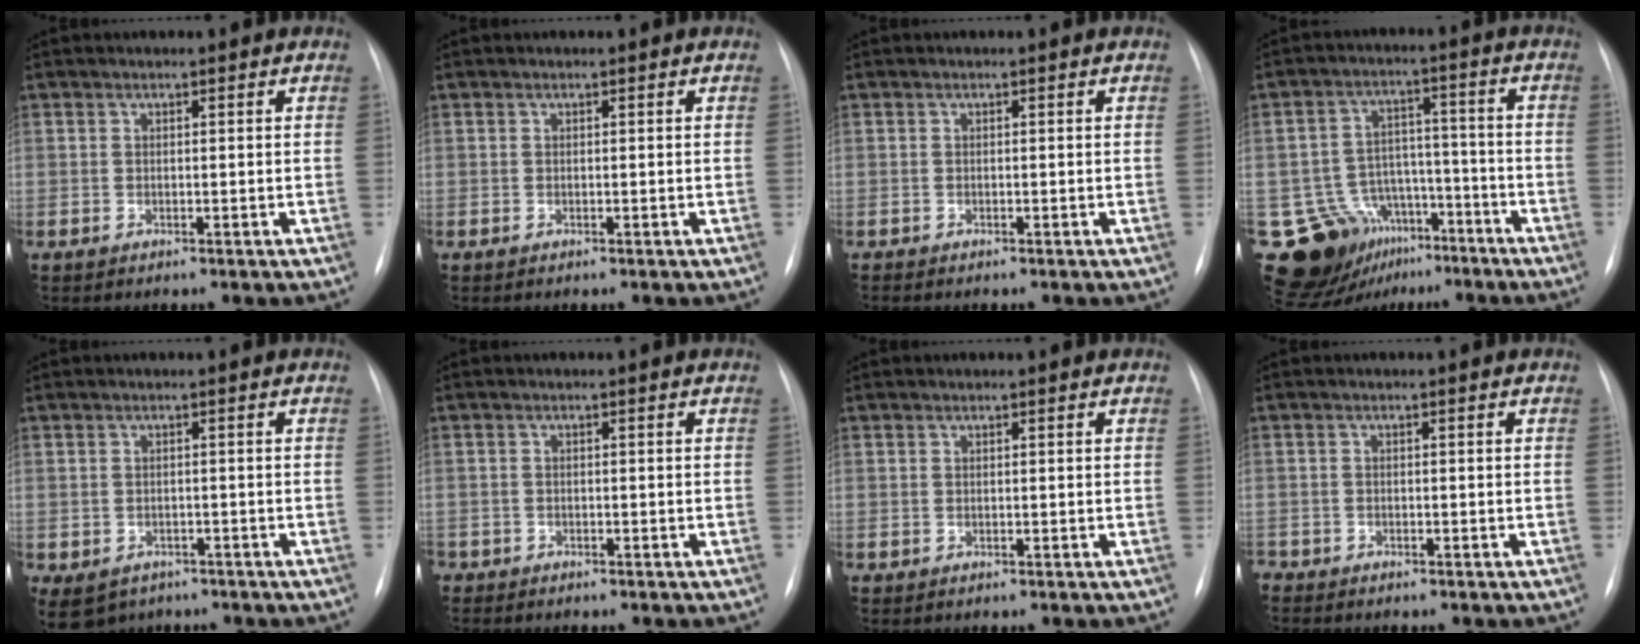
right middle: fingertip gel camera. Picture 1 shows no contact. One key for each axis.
{"total": 0.0}
{"total": 0.0}
{"total": 14.3, "fx": -8.5, "fy": 10.3, "fz": 5.2, "tx": -0.089, "ty": 0.049, "tz": -0.124}
{"total": 8.2, "fx": -5.1, "fy": 6.0, "fz": 2.4, "tx": -0.065, "ty": -0.003, "tz": -0.062}
{"total": 2.2, "fx": -1.8, "fy": 1.1, "fz": 0.3, "tx": -0.009, "ty": 0.001, "tz": -0.027}
{"total": 0.0}
{"total": 2.5, "fx": -2.3, "fy": 1.0, "fz": 0.4, "tx": -0.008, "ty": -0.001, "tz": -0.035}